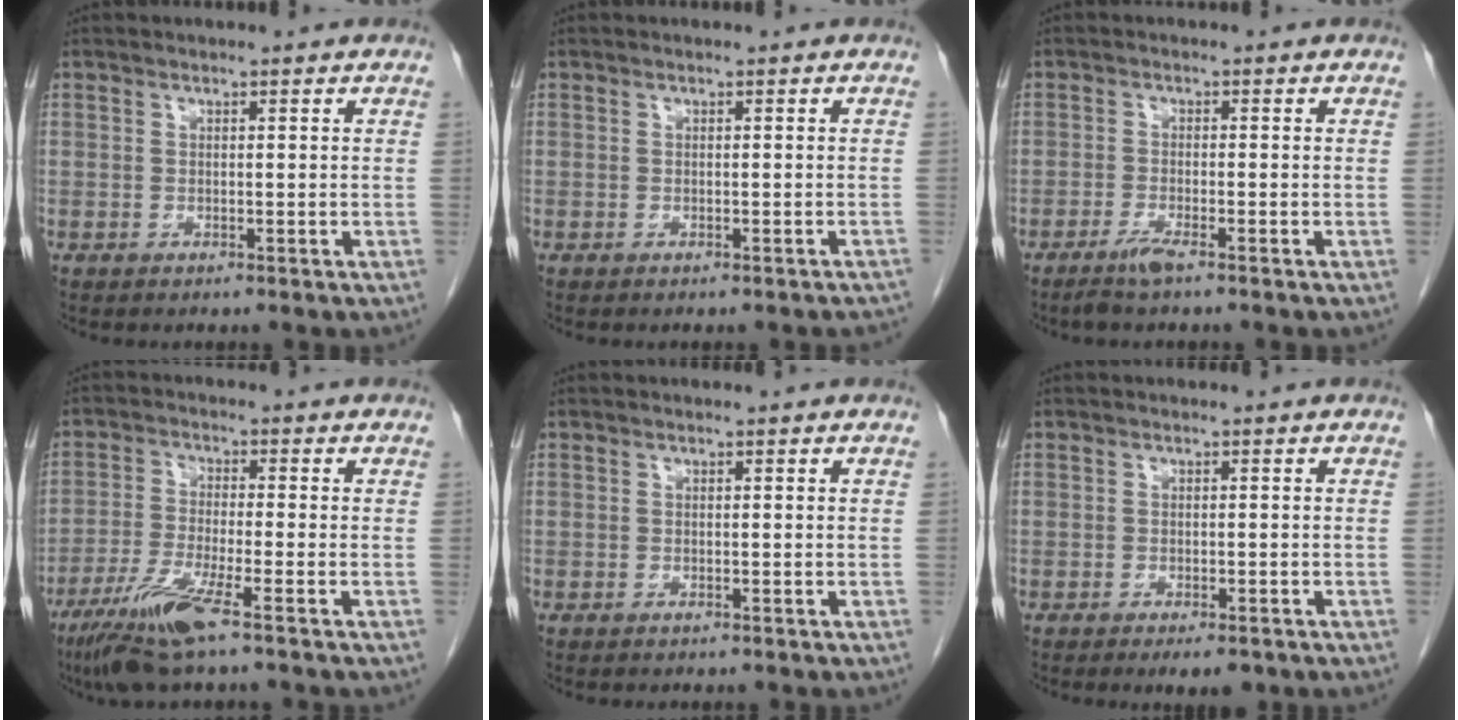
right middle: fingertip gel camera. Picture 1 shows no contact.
{"total": 2.9, "force": [-2.7, 0.1, 0.9], "torque": [-0.011, -0.010, -0.031]}
{"total": 2.4, "force": [-1.9, -0.1, 1.6], "torque": [-0.038, -0.004, -0.039]}
{"total": 8.4, "force": [-5.2, -0.1, 6.6], "torque": [-0.134, -0.027, -0.101]}
{"total": 0.0}
{"total": 3.1, "force": [-2.0, 1.1, 2.0], "torque": [-0.022, -0.003, -0.022]}